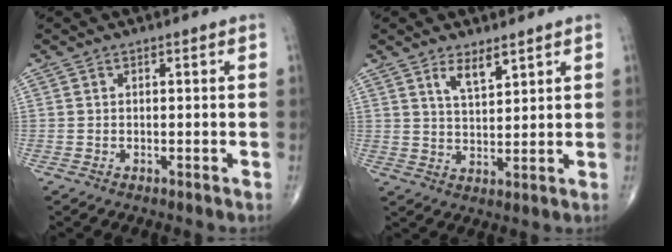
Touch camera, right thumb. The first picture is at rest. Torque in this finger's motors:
{"motor_torque": [-0.17, 0.39, 0.19, 0.02, -0.02]}